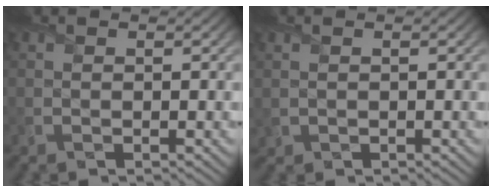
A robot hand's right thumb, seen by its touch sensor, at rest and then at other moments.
{"total": 0.6, "force": [0.2, 0.5, 0.3], "torque": [-0.011, -0.001, 0.008]}